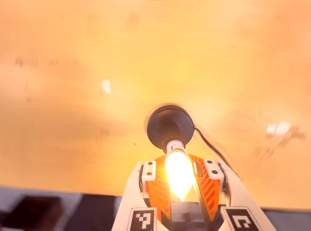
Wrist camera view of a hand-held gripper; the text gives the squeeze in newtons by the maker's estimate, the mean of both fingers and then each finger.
{"total": 15.5, "left": 14.9, "right": 16.1}